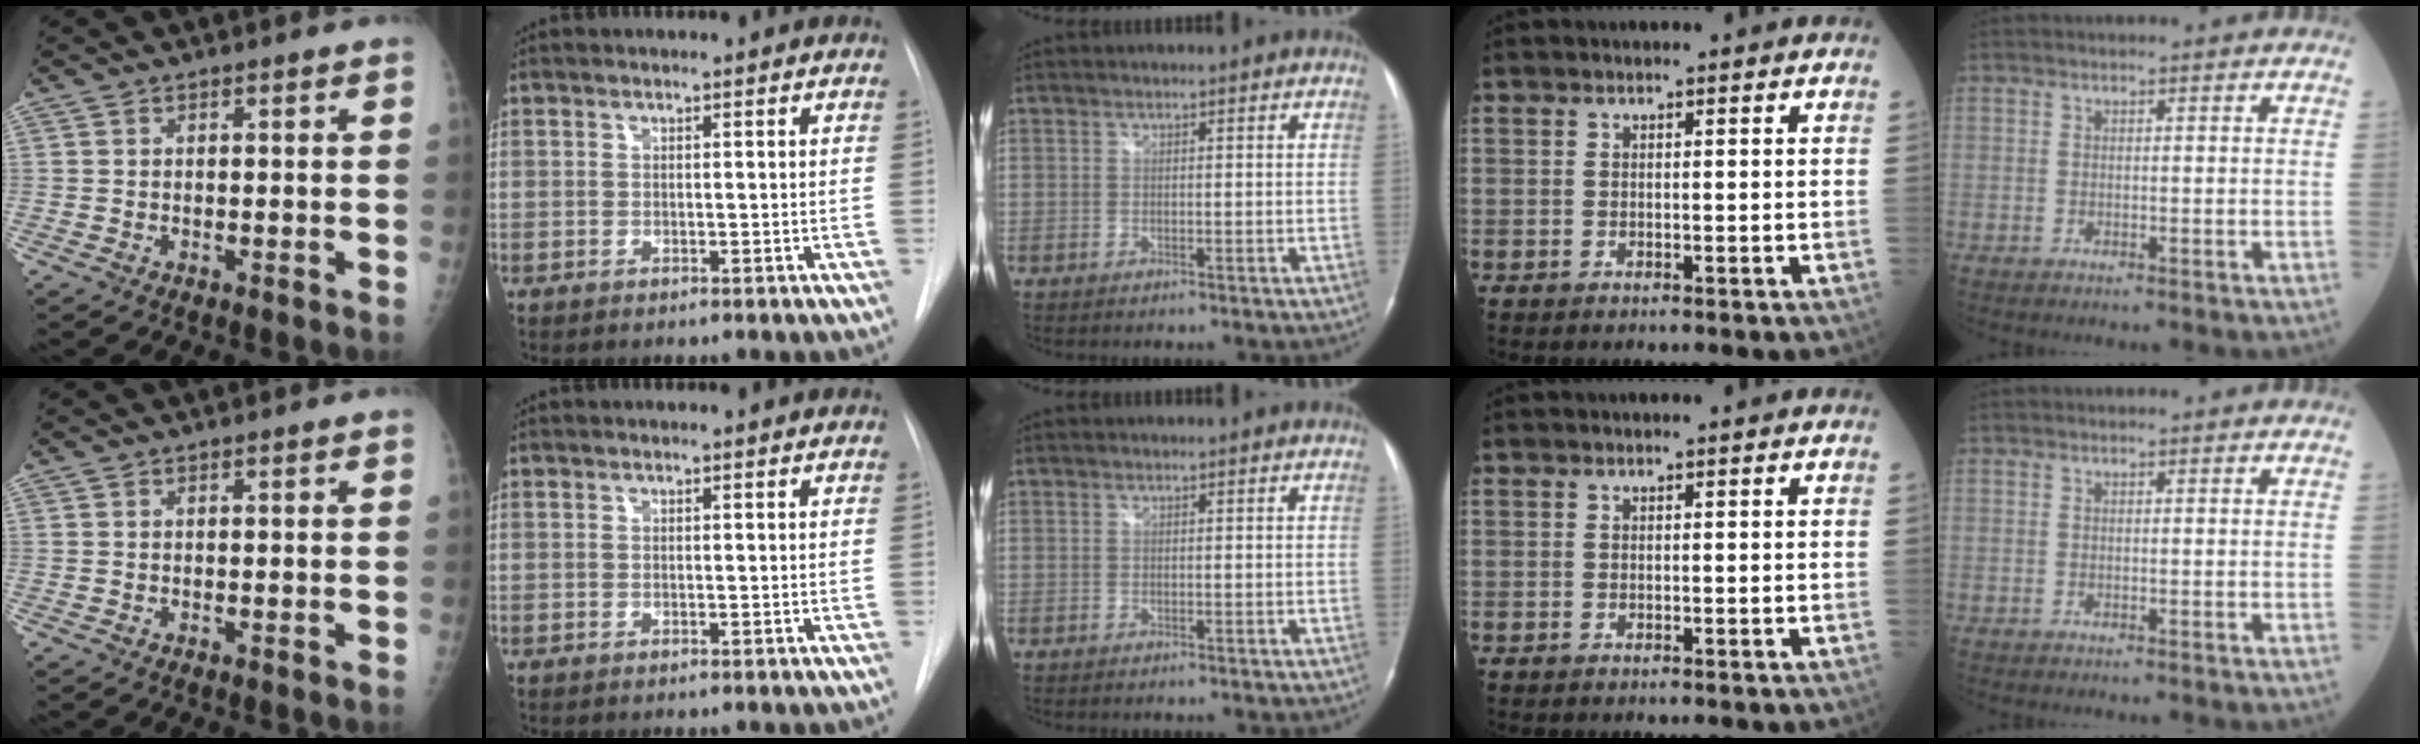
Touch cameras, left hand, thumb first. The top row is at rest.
{}